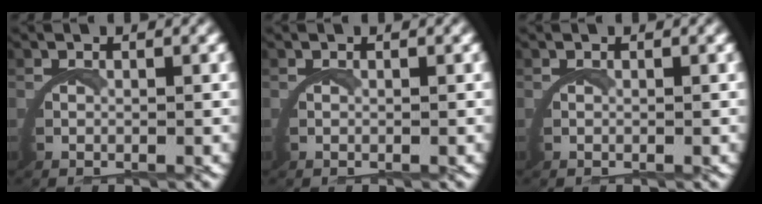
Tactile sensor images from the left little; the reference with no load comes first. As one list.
[{"total": 0.0}, {"total": 0.0}]